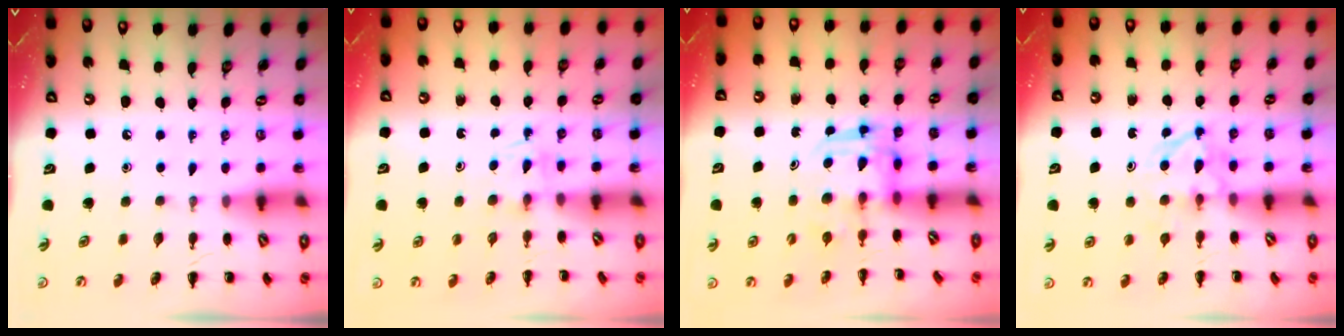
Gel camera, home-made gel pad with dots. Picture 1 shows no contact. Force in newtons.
{"total": 2.4, "press": 2.1, "slide": 1.1}
{"total": 3.1, "press": 3.1, "slide": 0.3}
{"total": 4.8, "press": 4.7, "slide": 0.8}